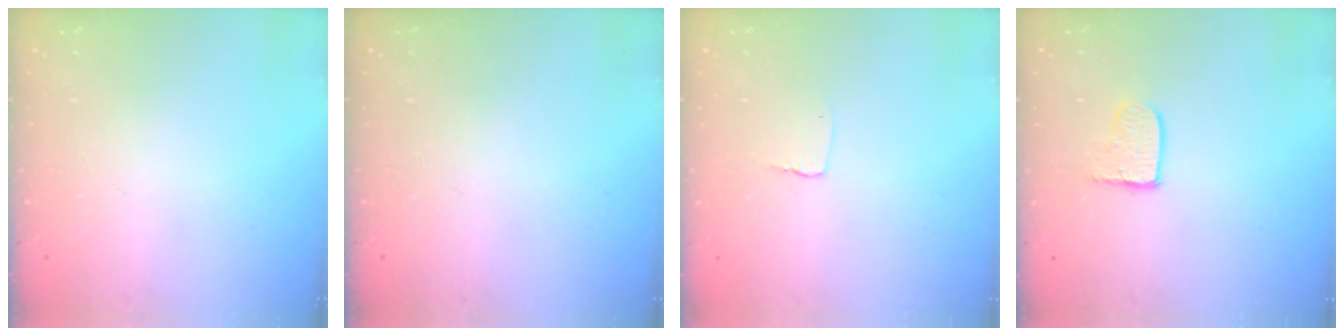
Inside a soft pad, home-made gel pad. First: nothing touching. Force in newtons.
{"total": 0.0}
{"total": 2.7, "press": 2.7, "slide": 0.2}
{"total": 5.5, "press": 5.5, "slide": 0.4}